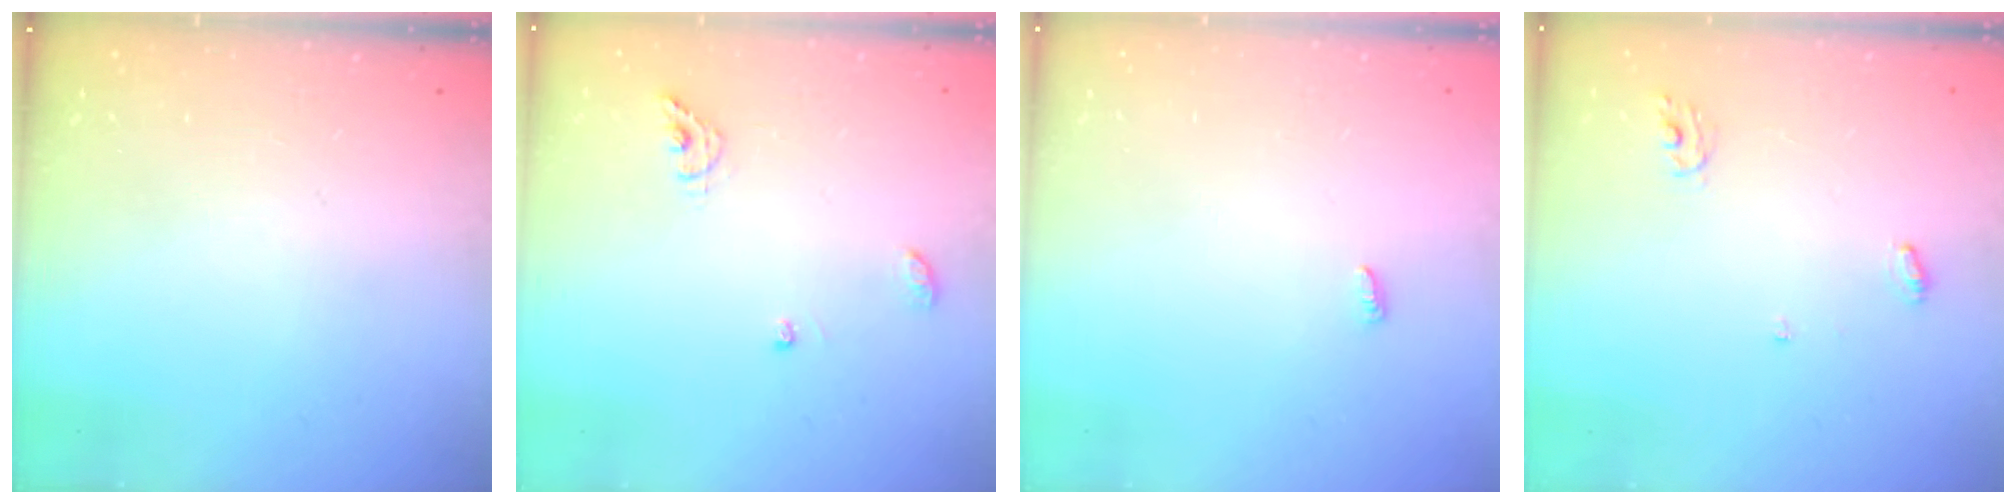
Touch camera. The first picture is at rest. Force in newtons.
{"total": 6.8, "press": 6.8, "slide": 0.5}
{"total": 2.4, "press": 2.4, "slide": 0.2}
{"total": 4.1, "press": 4.1, "slide": 0.2}